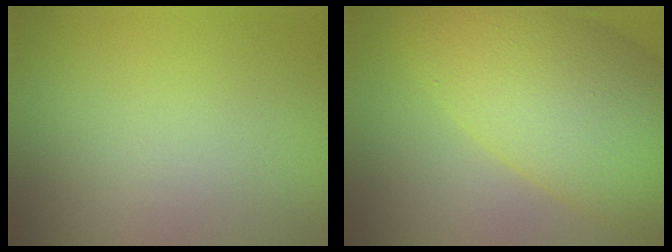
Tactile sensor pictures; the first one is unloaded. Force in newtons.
{"total": 10.3, "press": 10.3, "slide": 0.4}